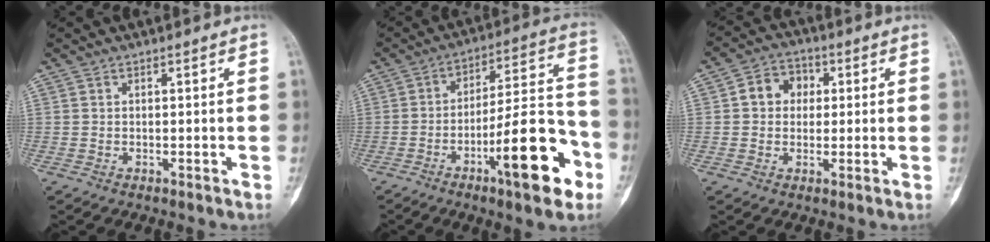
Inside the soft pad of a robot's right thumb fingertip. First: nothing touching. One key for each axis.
{"total": 18.3, "fx": -8.0, "fy": 4.6, "fz": 15.8, "tx": -0.228, "ty": 0.054, "tz": -0.119}
{"total": 6.6, "fx": 1.0, "fy": 5.5, "fz": 3.4, "tx": -0.024, "ty": 0.013, "tz": 0.008}